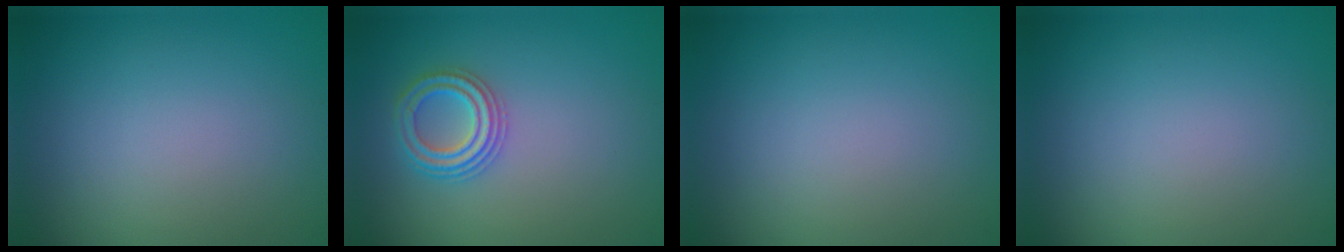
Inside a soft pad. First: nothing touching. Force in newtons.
{"total": 2.9, "press": 2.9, "slide": 0.5}
{"total": 0.0}
{"total": 0.0}